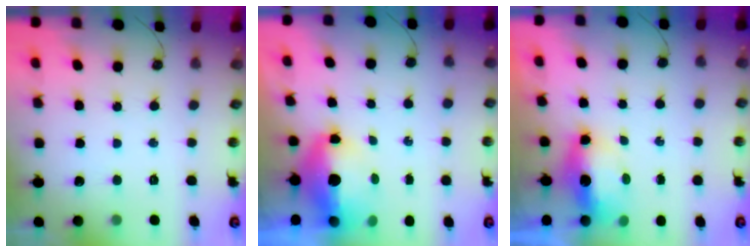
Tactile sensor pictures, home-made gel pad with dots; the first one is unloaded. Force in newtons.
{"total": 8.9, "press": 8.8, "slide": 1.1}
{"total": 6.6, "press": 6.6, "slide": 0.6}